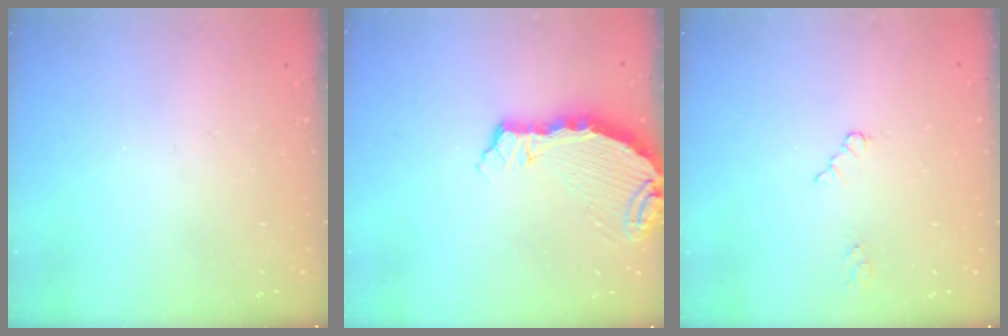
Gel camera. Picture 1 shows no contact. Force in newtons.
{"total": 6.9, "press": 6.4, "slide": 2.7}
{"total": 3.3, "press": 3.2, "slide": 0.5}